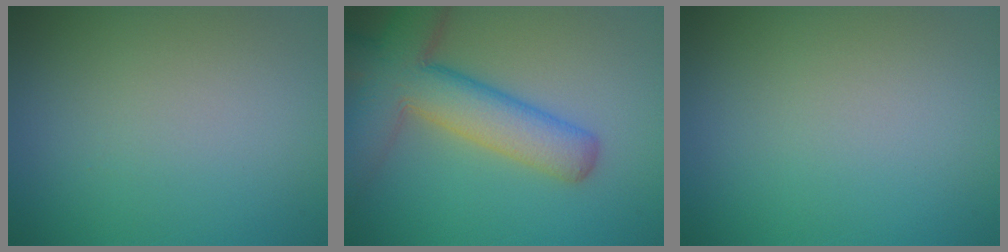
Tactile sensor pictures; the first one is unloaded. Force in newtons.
{"total": 8.6, "press": 8.6, "slide": 0.5}
{"total": 0.0}